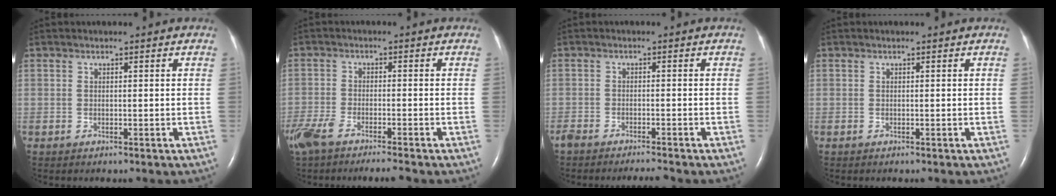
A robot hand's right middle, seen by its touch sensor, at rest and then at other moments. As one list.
[{"total": 8.9, "force": [-7.1, 1.3, 5.2], "torque": [-0.098, -0.014, -0.125]}, {"total": 4.4, "force": [-4.1, 0.2, 1.7], "torque": [-0.030, -0.011, -0.068]}, {"total": 0.0}]